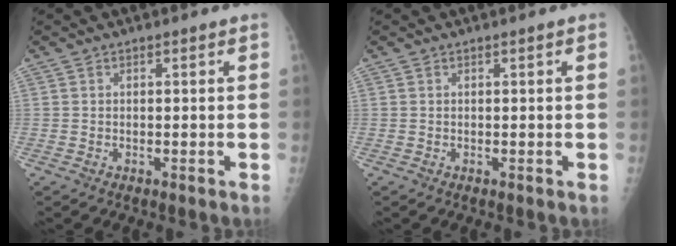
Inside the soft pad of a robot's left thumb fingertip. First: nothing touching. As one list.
[{"total": 0.0}]